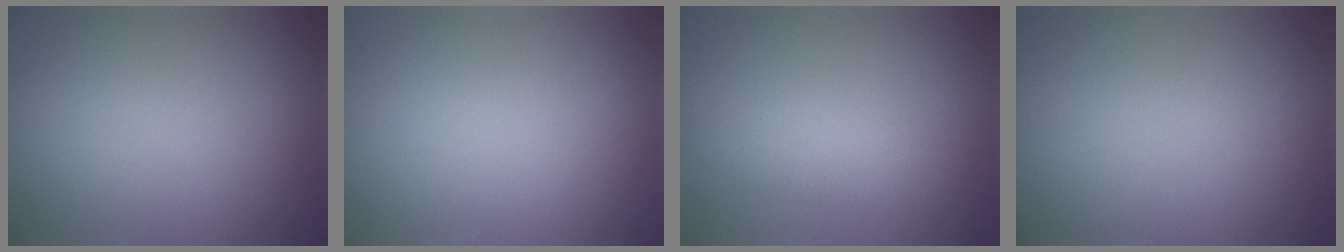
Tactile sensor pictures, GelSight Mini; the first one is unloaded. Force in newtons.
{"total": 0.0}
{"total": 2.2, "press": 2.2, "slide": 0.1}
{"total": 0.0}